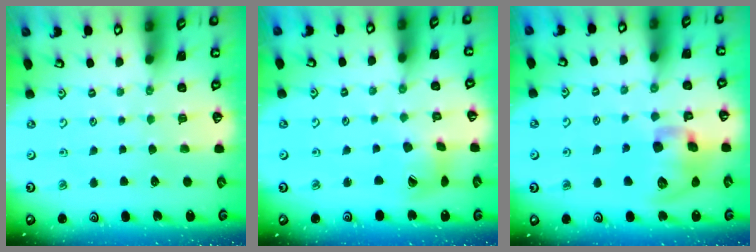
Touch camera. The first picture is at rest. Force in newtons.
{"total": 8.1, "press": 8.0, "slide": 1.1}
{"total": 13.9, "press": 13.8, "slide": 2.0}